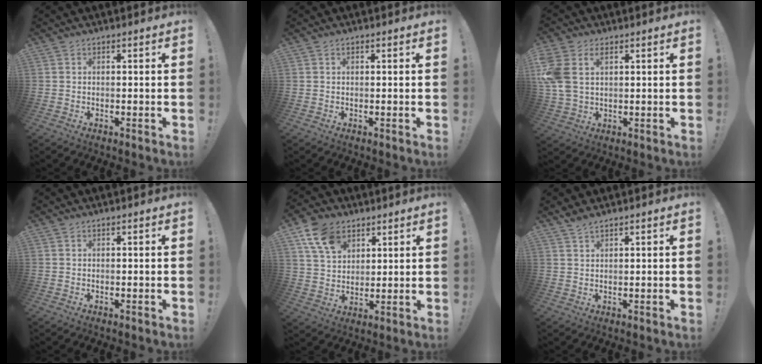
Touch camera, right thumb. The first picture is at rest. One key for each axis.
{"total": 0.0}
{"total": 8.0, "fx": 3.1, "fy": 5.4, "fz": 5.0, "tx": -0.107, "ty": -0.009, "tz": 0.061}
{"total": 0.0}
{"total": 11.9, "fx": 6.5, "fy": 8.2, "fz": 5.8, "tx": -0.101, "ty": -0.021, "tz": 0.128}
{"total": 2.2, "fx": 1.8, "fy": 0.3, "fz": 1.2, "tx": -0.021, "ty": -0.009, "tz": 0.033}